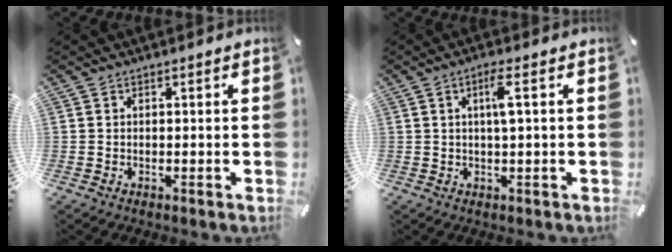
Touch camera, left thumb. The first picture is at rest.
{"total": 4.6, "force": [1.0, 0.6, 4.5], "torque": [-0.081, -0.002, 0.011]}